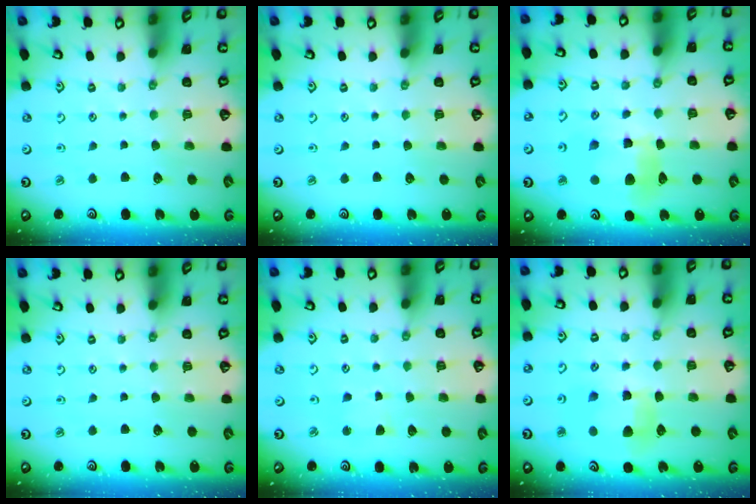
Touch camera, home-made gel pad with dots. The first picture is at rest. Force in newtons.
{"total": 0.0}
{"total": 10.3, "press": 10.2, "slide": 1.4}
{"total": 0.0}
{"total": 2.4, "press": 2.4, "slide": 0.3}
{"total": 7.6, "press": 7.5, "slide": 0.8}